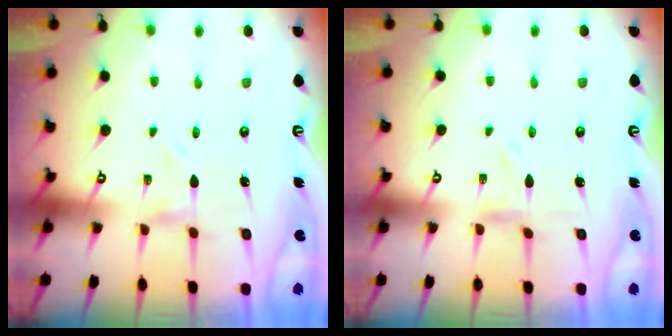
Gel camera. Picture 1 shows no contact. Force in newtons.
{"total": 0.0}